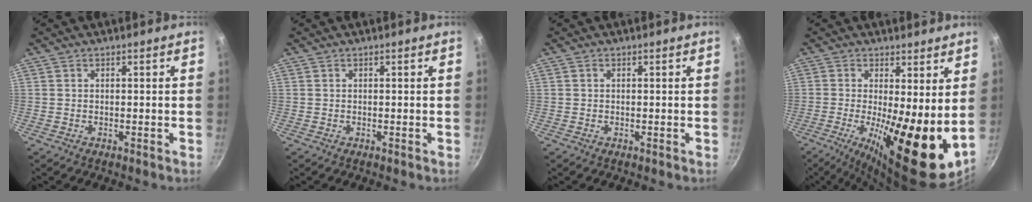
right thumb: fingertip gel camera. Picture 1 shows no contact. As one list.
[{"total": 0.0}, {"total": 0.0}, {"total": 16.3, "force": [-0.4, 4.9, 15.5], "torque": [-0.233, -0.026, -0.006]}]